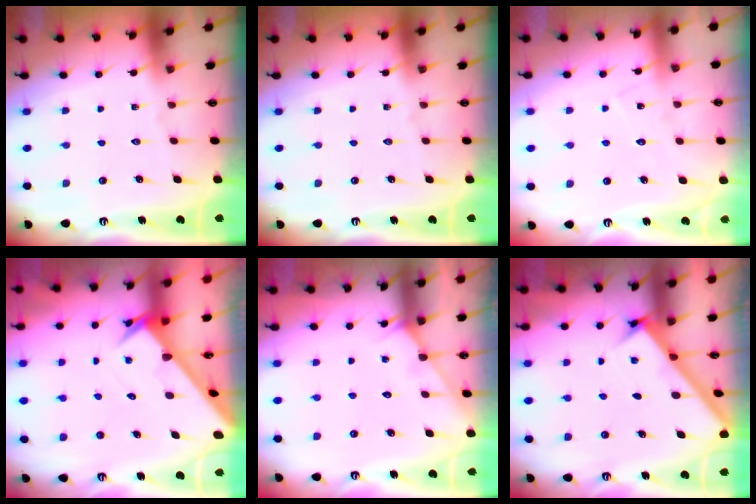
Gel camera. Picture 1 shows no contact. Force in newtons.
{"total": 0.0}
{"total": 7.2, "press": 7.2, "slide": 0.4}
{"total": 2.7, "press": 2.7, "slide": 0.1}
{"total": 3.0, "press": 3.0, "slide": 0.3}
{"total": 2.7, "press": 2.7, "slide": 0.3}